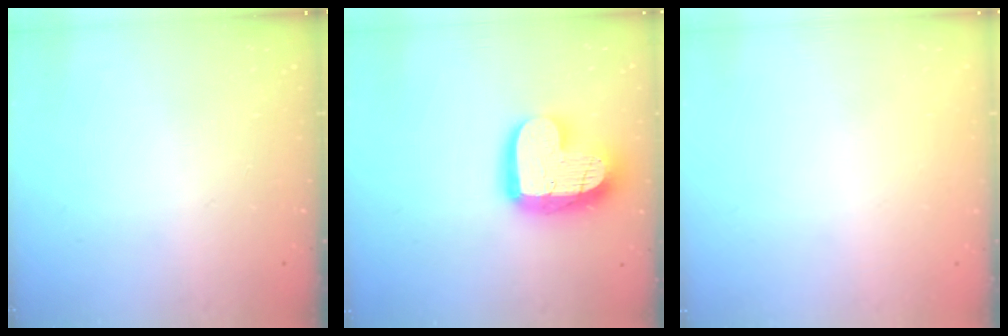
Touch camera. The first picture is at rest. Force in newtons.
{"total": 16.9, "press": 16.9, "slide": 1.4}
{"total": 0.0}